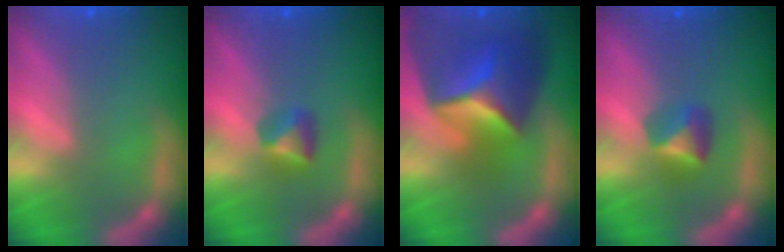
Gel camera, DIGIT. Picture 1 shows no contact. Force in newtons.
{"total": 1.9}
{"total": 8.9}
{"total": 2.4}